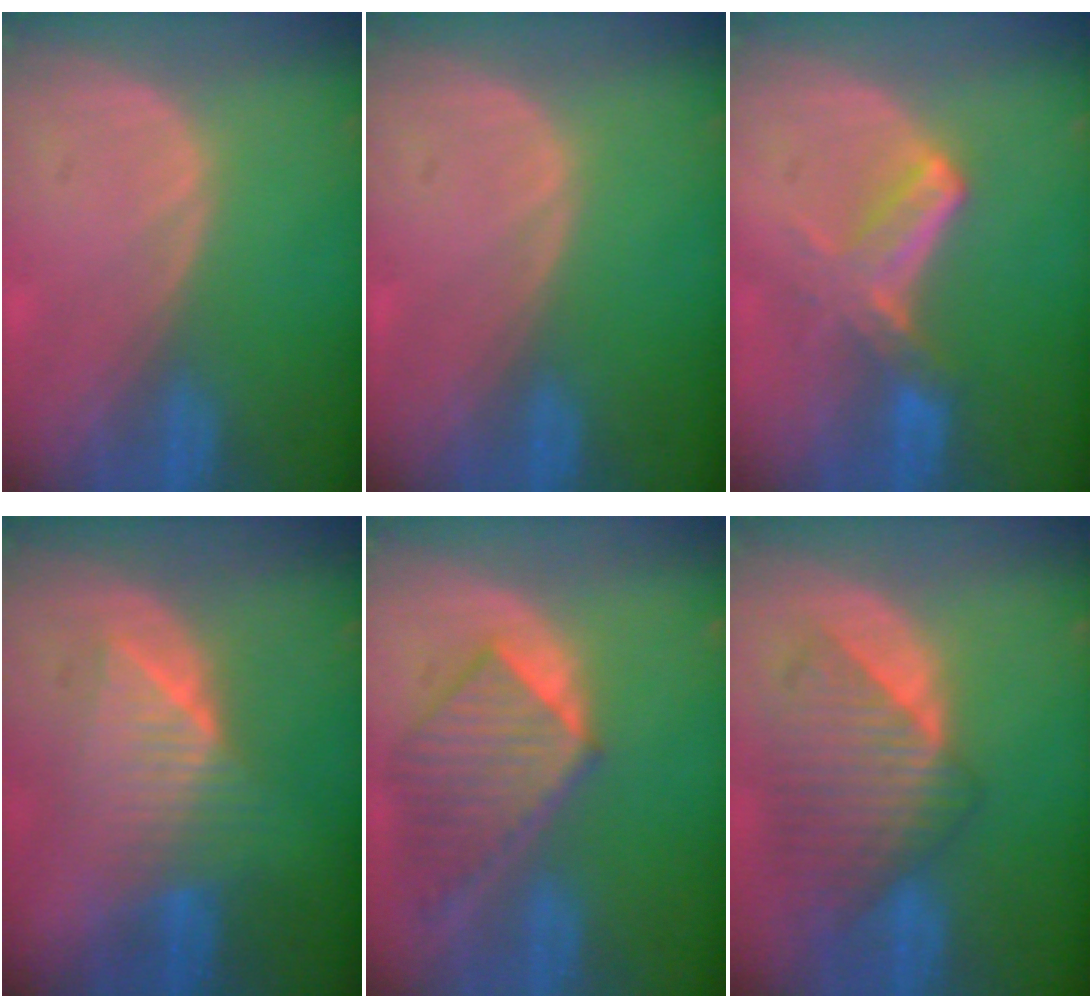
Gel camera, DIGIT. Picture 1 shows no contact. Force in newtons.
{"total": 0.0}
{"total": 5.6, "press": 5.3, "slide": 1.8}
{"total": 6.5, "press": 6.4, "slide": 0.9}
{"total": 8.2, "press": 7.5, "slide": 3.2}
{"total": 8.9, "press": 8.1, "slide": 3.8}